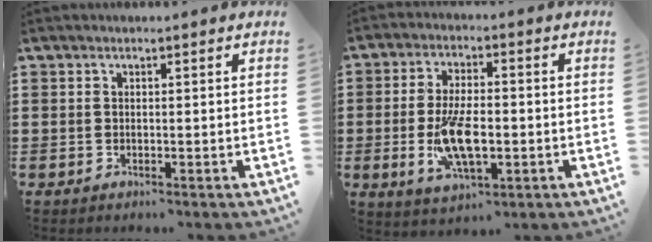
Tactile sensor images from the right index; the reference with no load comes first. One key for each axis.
{"total": 9.4, "fx": -2.1, "fy": 4.0, "fz": 8.2, "tx": -0.177, "ty": -0.007, "tz": -0.039}